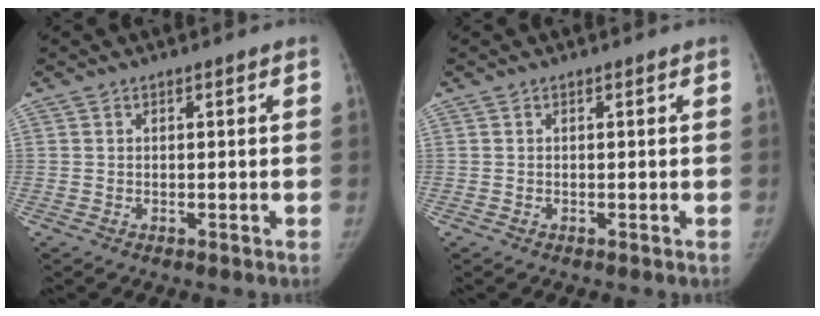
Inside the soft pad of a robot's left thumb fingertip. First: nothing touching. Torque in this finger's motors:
{"motor_torque": [0.07, 0.07, 0.19, -0.21, 0.00]}